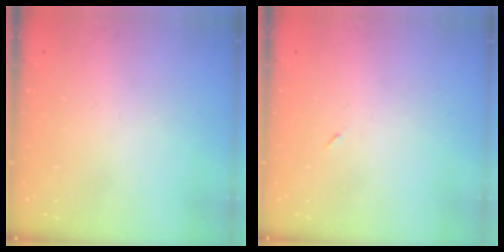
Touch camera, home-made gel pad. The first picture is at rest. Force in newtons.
{"total": 2.6, "press": 2.3, "slide": 1.2}